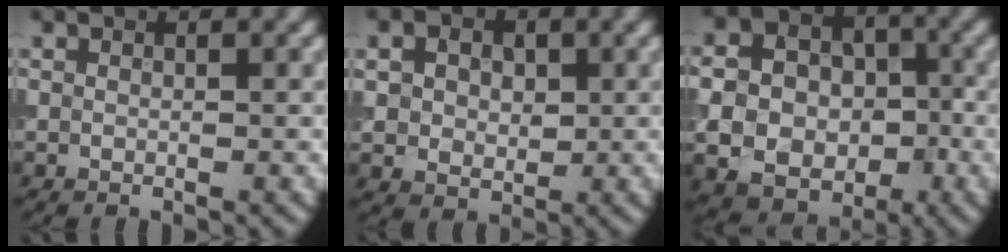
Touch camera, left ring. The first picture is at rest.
{"total": 6.0, "force": [1.8, 4.7, 3.3], "torque": [-0.075, 0.018, 0.016]}
{"total": 9.1, "force": [-1.7, 7.7, 4.4], "torque": [-0.068, -0.009, -0.049]}